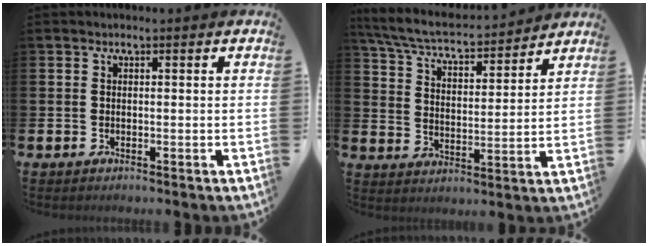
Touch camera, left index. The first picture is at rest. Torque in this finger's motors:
{"motor_torque": [1.01, -1.06, 0.16, 0.16]}